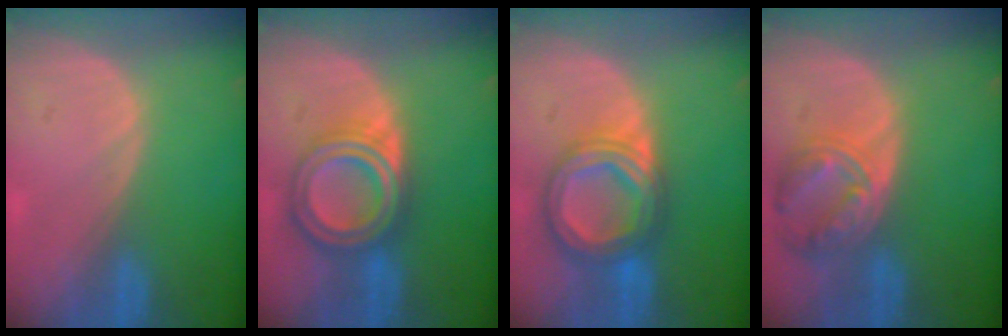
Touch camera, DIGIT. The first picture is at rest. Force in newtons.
{"total": 7.8, "press": 7.8, "slide": 0.5}
{"total": 8.6, "press": 8.6, "slide": 0.7}
{"total": 8.3, "press": 7.2, "slide": 4.0}